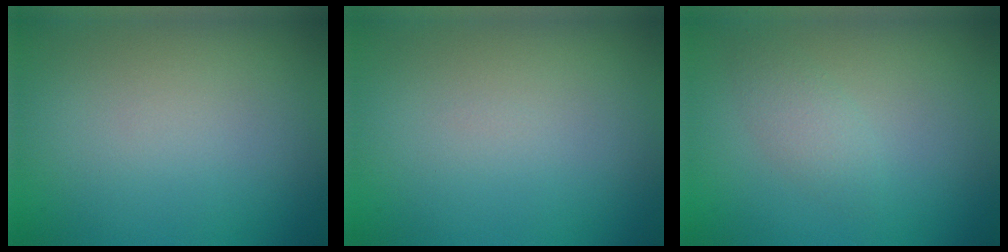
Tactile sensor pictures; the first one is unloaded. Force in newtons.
{"total": 0.0}
{"total": 1.7, "press": 1.7, "slide": 0.0}